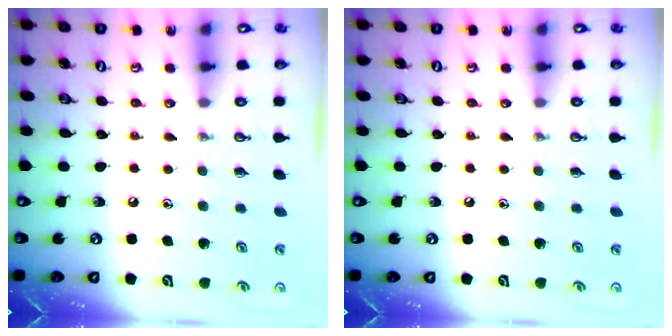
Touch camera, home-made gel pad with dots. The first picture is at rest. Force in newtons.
{"total": 0.0}